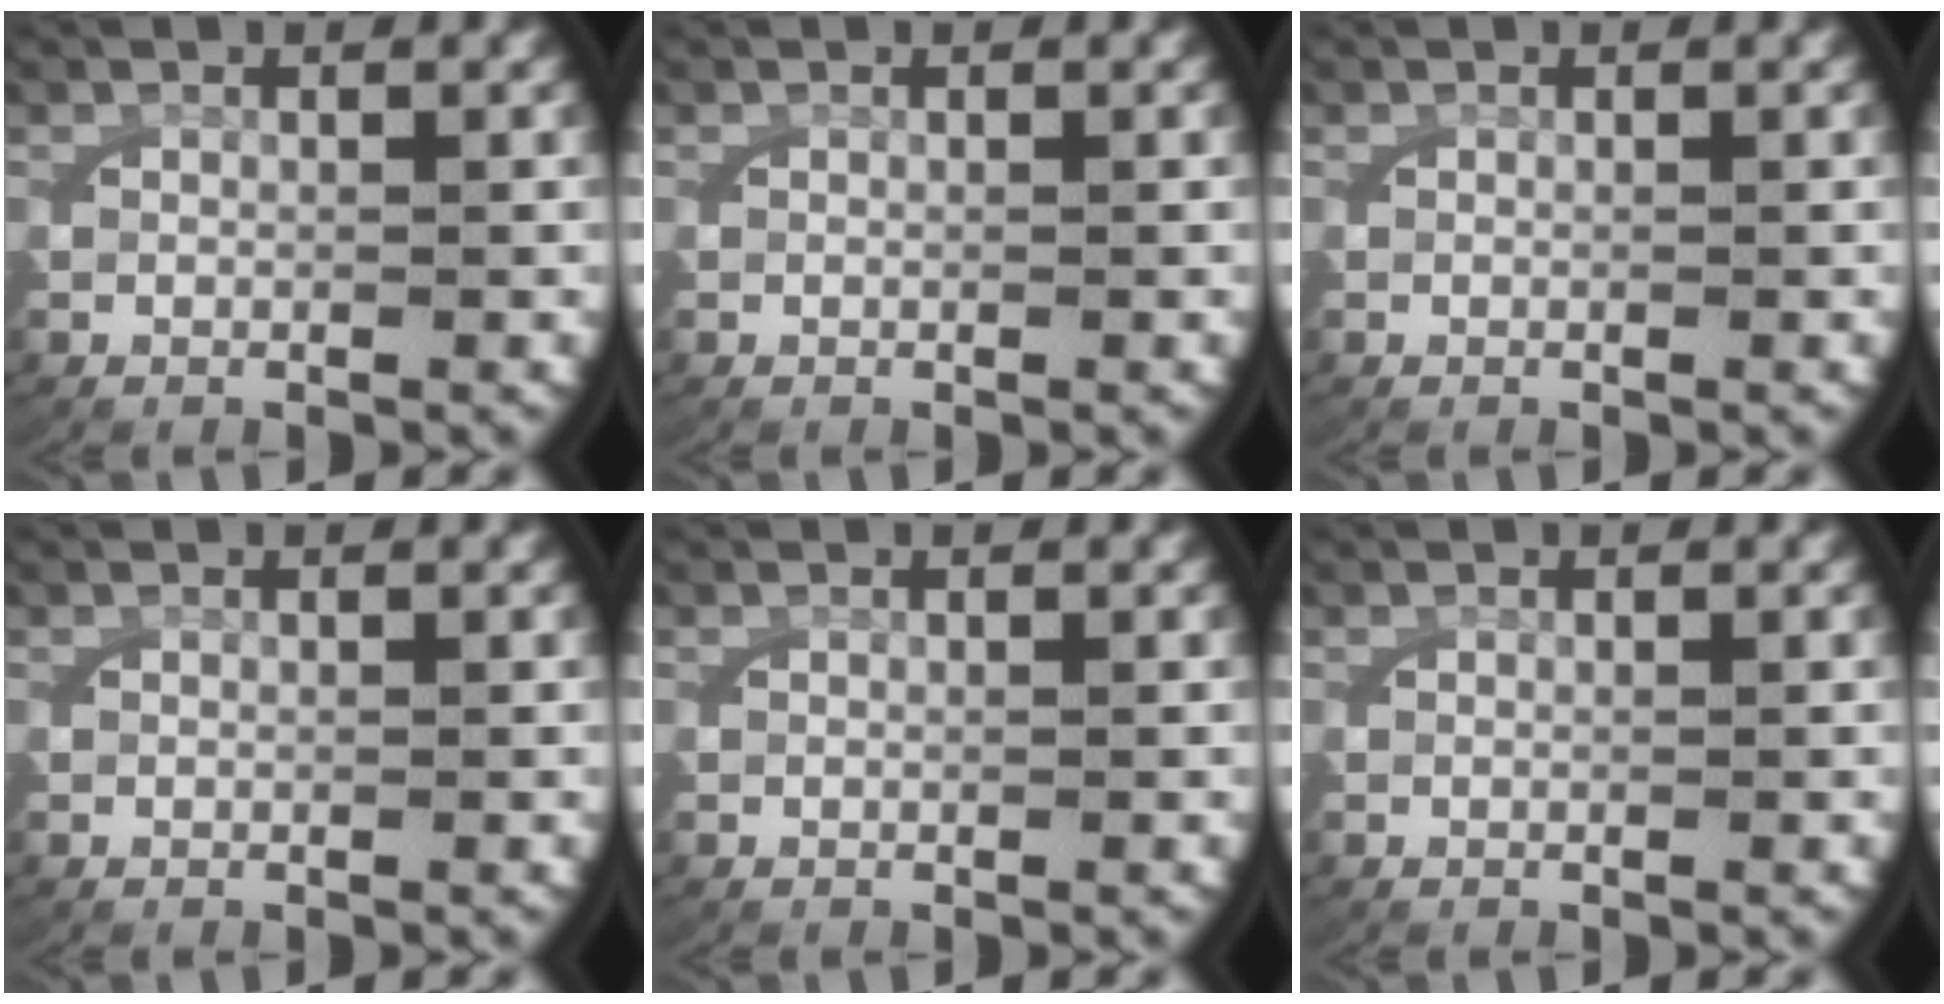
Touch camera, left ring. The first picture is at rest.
{"total": 0.0}
{"total": 0.0}
{"total": 0.0}
{"total": 0.0}
{"total": 0.0}